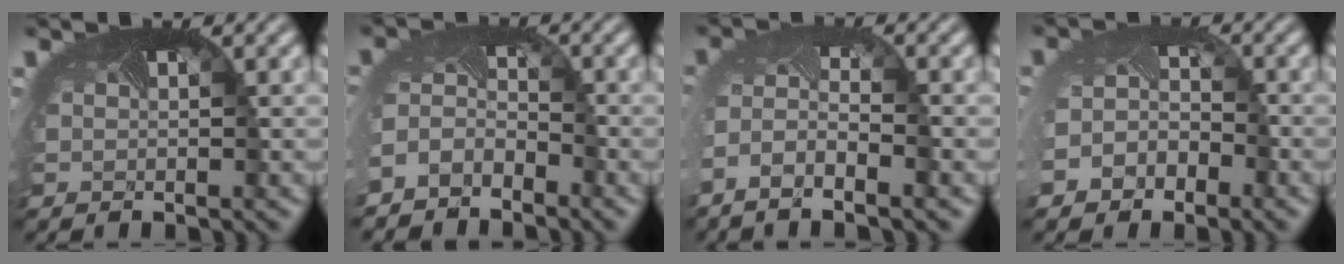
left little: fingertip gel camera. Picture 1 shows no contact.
{"total": 3.9, "force": [-3.4, 1.9, 0.5], "torque": [-0.021, -0.013, -0.073]}
{"total": 4.4, "force": [-3.1, 1.2, 2.8], "torque": [-0.068, -0.013, -0.061]}
{"total": 4.0, "force": [-2.3, 2.8, 1.6], "torque": [-0.024, -0.007, -0.038]}